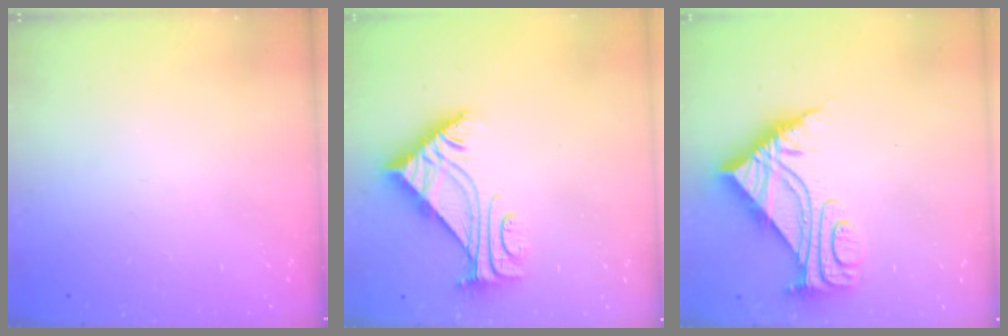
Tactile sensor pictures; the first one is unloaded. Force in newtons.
{"total": 5.6, "press": 5.5, "slide": 0.8}
{"total": 7.1, "press": 7.0, "slide": 0.7}